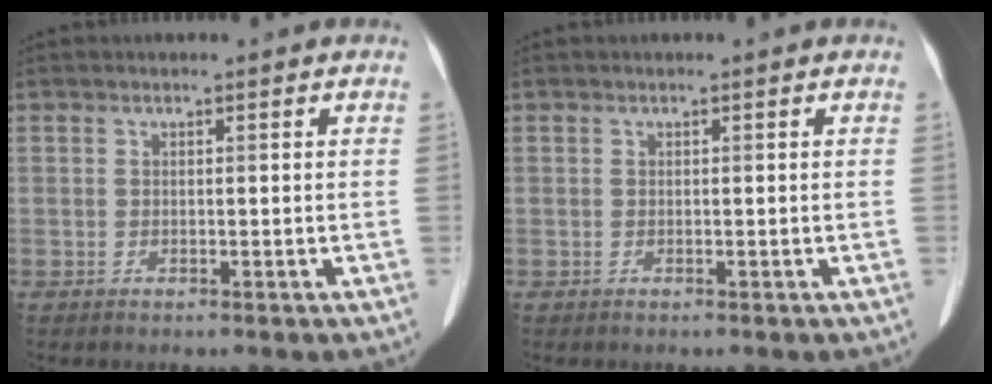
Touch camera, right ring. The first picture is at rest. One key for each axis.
{"total": 0.0}